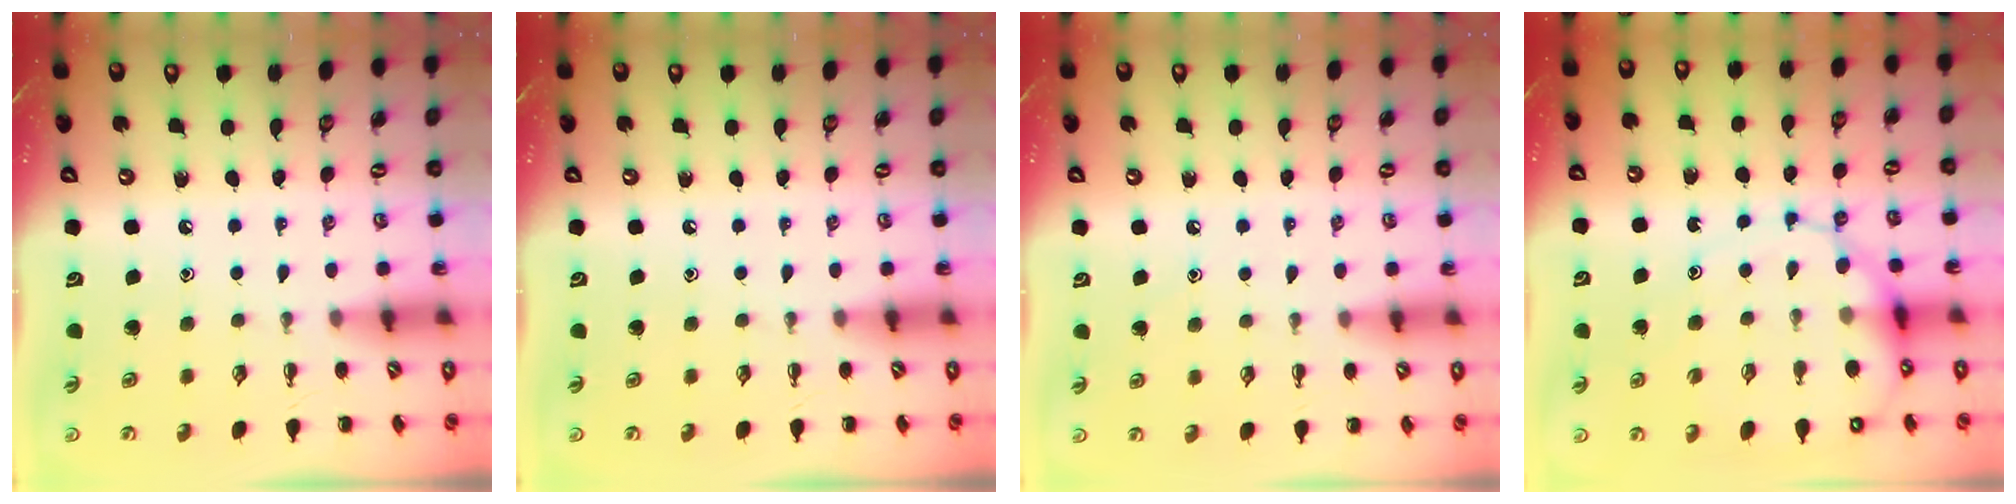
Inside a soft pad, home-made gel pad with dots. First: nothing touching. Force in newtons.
{"total": 0.0}
{"total": 5.7, "press": 5.4, "slide": 1.9}
{"total": 12.8, "press": 12.5, "slide": 3.0}